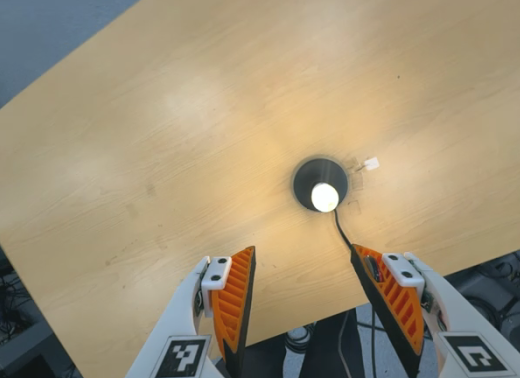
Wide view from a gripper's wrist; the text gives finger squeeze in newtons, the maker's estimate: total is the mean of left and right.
{"total": 0.0}